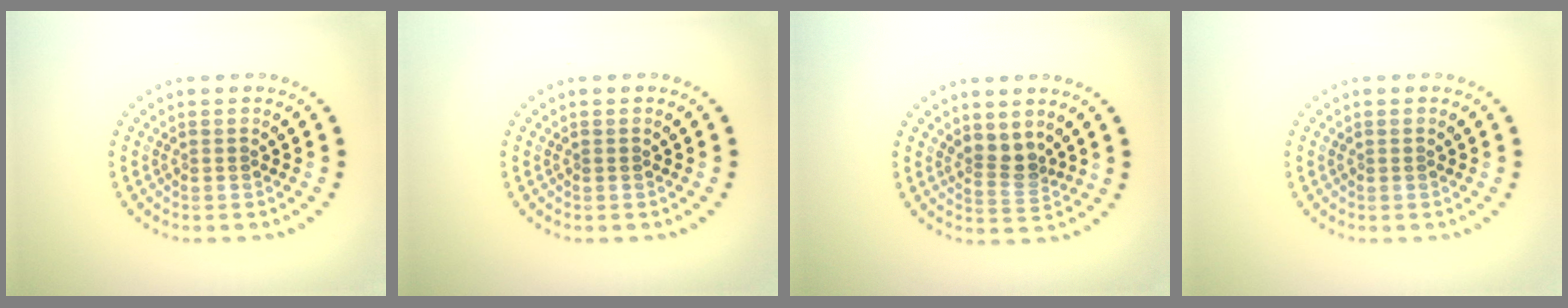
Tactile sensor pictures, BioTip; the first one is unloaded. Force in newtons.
{"total": 0.0}
{"total": 2.3, "press": 1.8, "slide": 1.5}
{"total": 0.0}